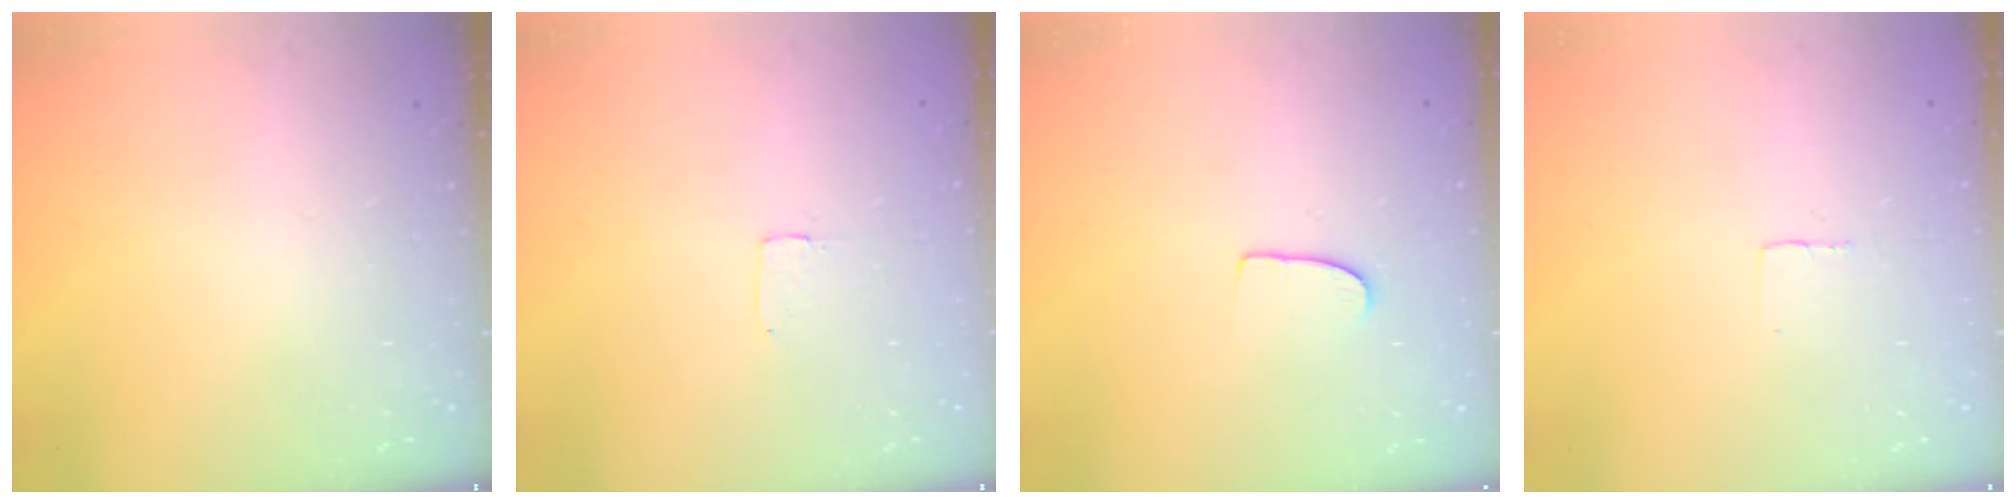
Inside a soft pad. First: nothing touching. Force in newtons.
{"total": 1.7, "press": 1.7, "slide": 0.1}
{"total": 6.5, "press": 6.5, "slide": 0.5}
{"total": 2.4, "press": 2.4, "slide": 0.1}